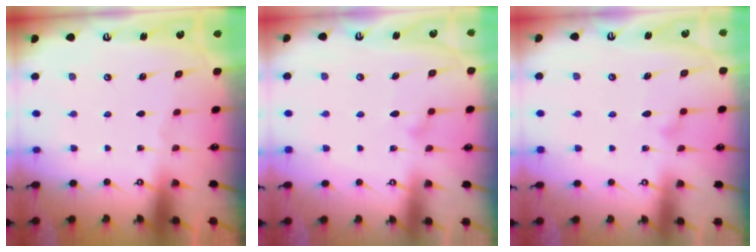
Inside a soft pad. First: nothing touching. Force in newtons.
{"total": 8.7, "press": 8.7, "slide": 0.4}
{"total": 8.7, "press": 8.7, "slide": 0.4}